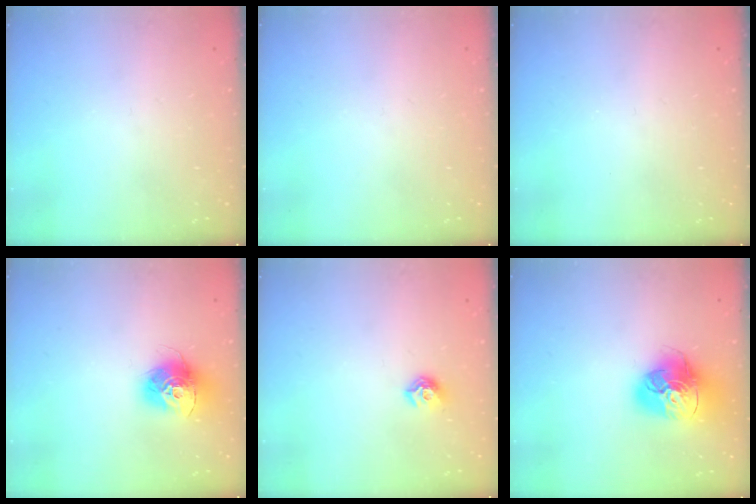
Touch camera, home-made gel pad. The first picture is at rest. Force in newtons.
{"total": 0.0}
{"total": 0.0}
{"total": 13.9, "press": 13.9, "slide": 1.3}
{"total": 7.9, "press": 7.8, "slide": 0.7}
{"total": 17.6, "press": 17.5, "slide": 2.0}